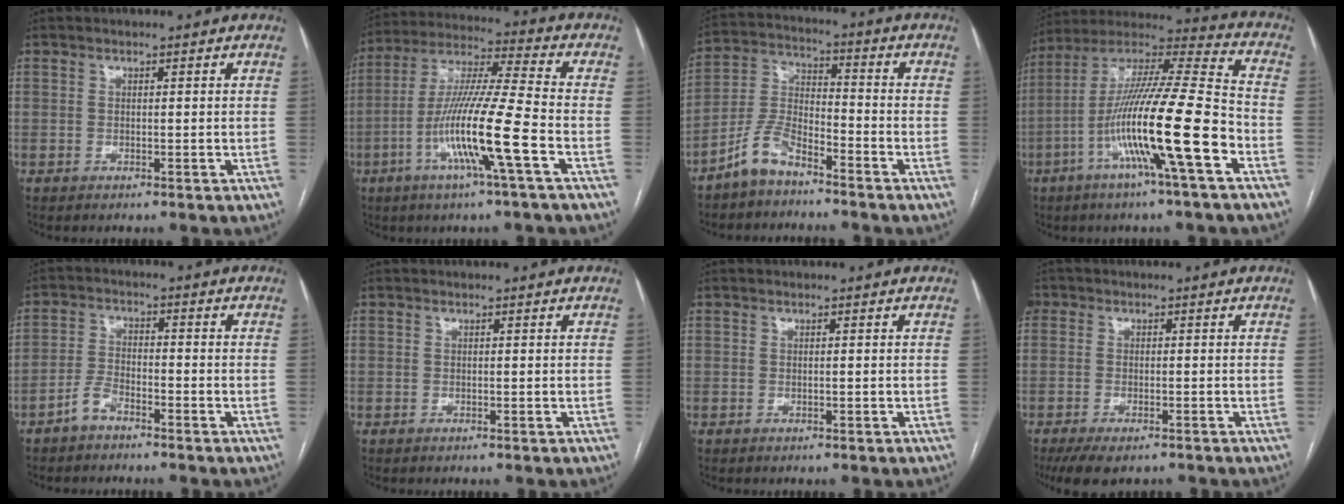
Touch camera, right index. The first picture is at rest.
{"total": 14.8, "force": [-5.2, -0.7, 13.8], "torque": [-0.271, -0.006, -0.104]}
{"total": 7.5, "force": [-5.8, 2.5, 4.0], "torque": [-0.096, 0.004, -0.119]}
{"total": 19.3, "force": [-6.8, 0.2, 18.0], "torque": [-0.335, -0.005, -0.128]}
{"total": 3.5, "force": [-2.8, 1.3, 1.7], "torque": [-0.040, 0.006, -0.053]}
{"total": 0.0}
{"total": 0.0}
{"total": 9.2, "force": [-5.5, 5.5, 4.9], "torque": [-0.120, -0.007, -0.092]}